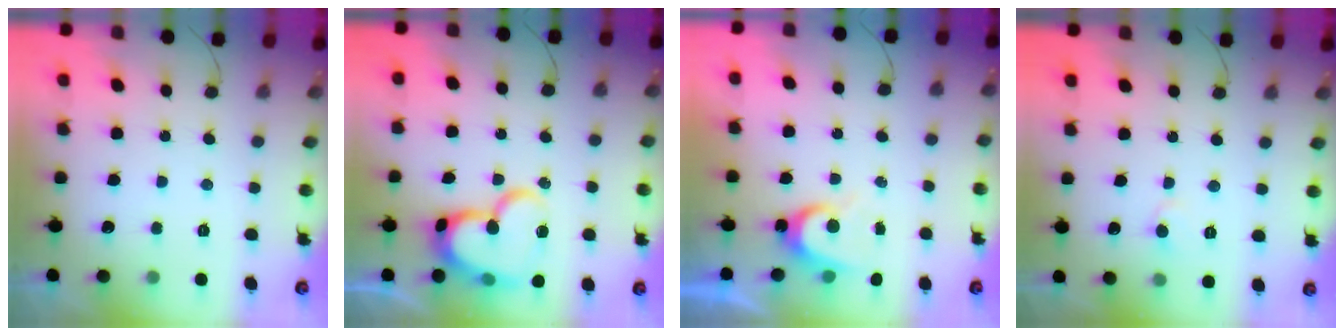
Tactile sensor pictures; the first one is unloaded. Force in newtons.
{"total": 17.8, "press": 17.7, "slide": 1.8}
{"total": 4.8, "press": 4.8, "slide": 0.4}
{"total": 4.8, "press": 4.8, "slide": 0.5}